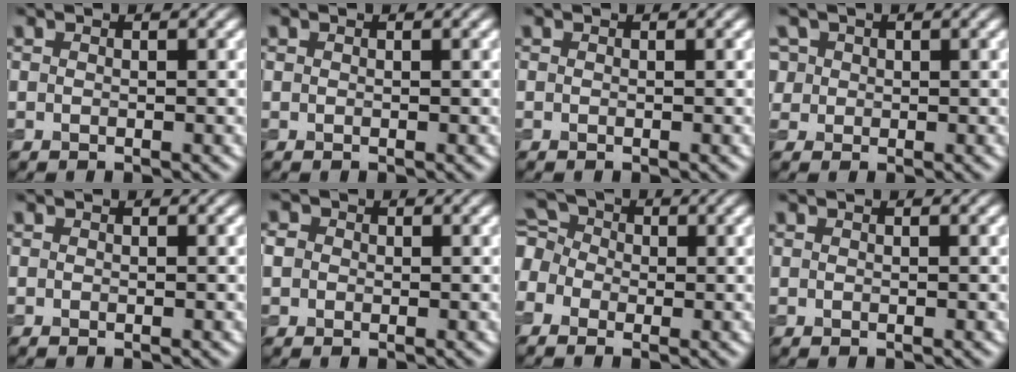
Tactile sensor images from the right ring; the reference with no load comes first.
{"total": 0.0}
{"total": 0.0}
{"total": 3.6, "force": [1.5, 3.0, 1.4], "torque": [-0.036, 0.012, 0.020]}
{"total": 0.0}
{"total": 1.6, "force": [0.1, 1.5, 0.5], "torque": [-0.012, 0.003, -0.006]}
{"total": 5.3, "force": [-1.3, 4.4, 2.6], "torque": [-0.077, 0.022, -0.040]}
{"total": 0.0}